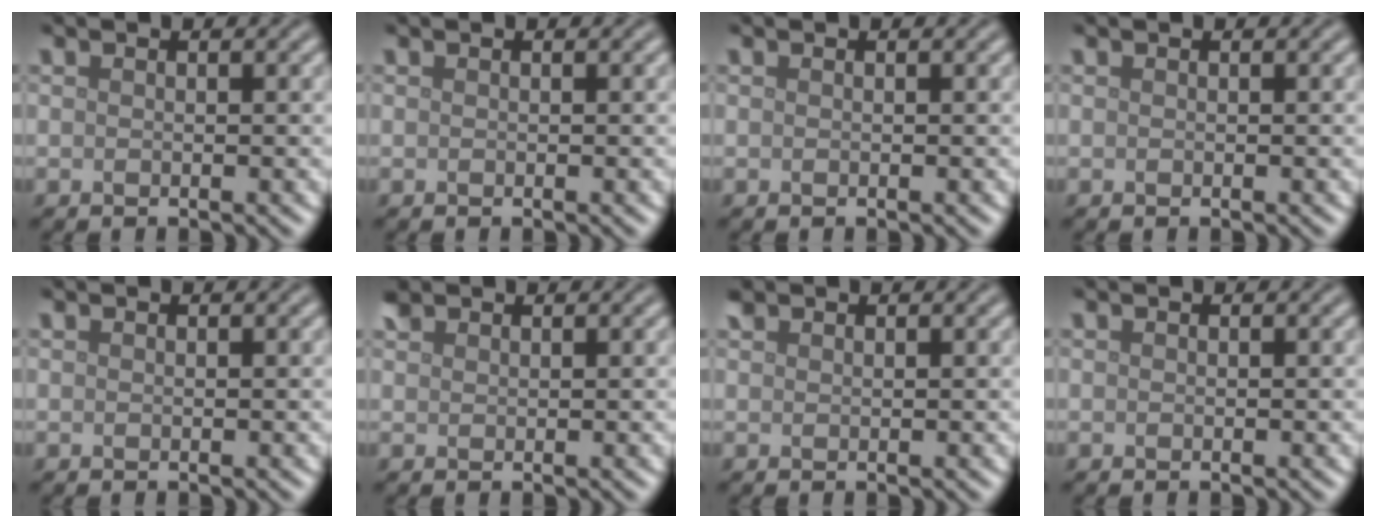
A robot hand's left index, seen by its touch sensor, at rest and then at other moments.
{"total": 0.0}
{"total": 0.0}
{"total": 0.0}
{"total": 0.0}
{"total": 1.1, "force": [1.0, 0.4, 0.2], "torque": [-0.007, 0.006, 0.023]}
{"total": 0.7, "force": [0.6, 0.3, 0.1], "torque": [-0.004, 0.003, 0.015]}
{"total": 0.0}